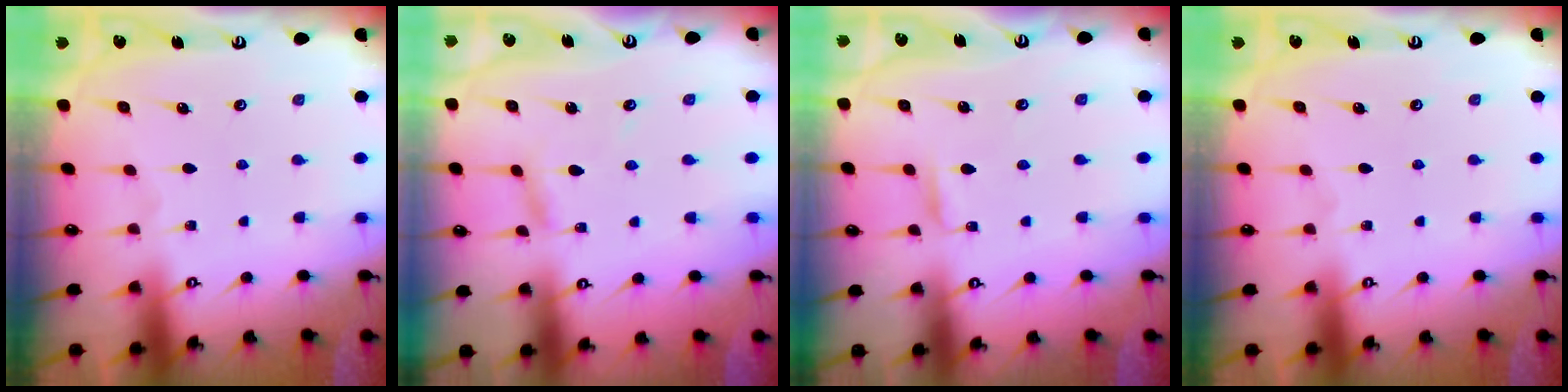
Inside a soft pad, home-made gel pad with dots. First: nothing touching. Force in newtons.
{"total": 2.9, "press": 2.9, "slide": 0.3}
{"total": 2.5, "press": 2.5, "slide": 0.3}
{"total": 0.0}